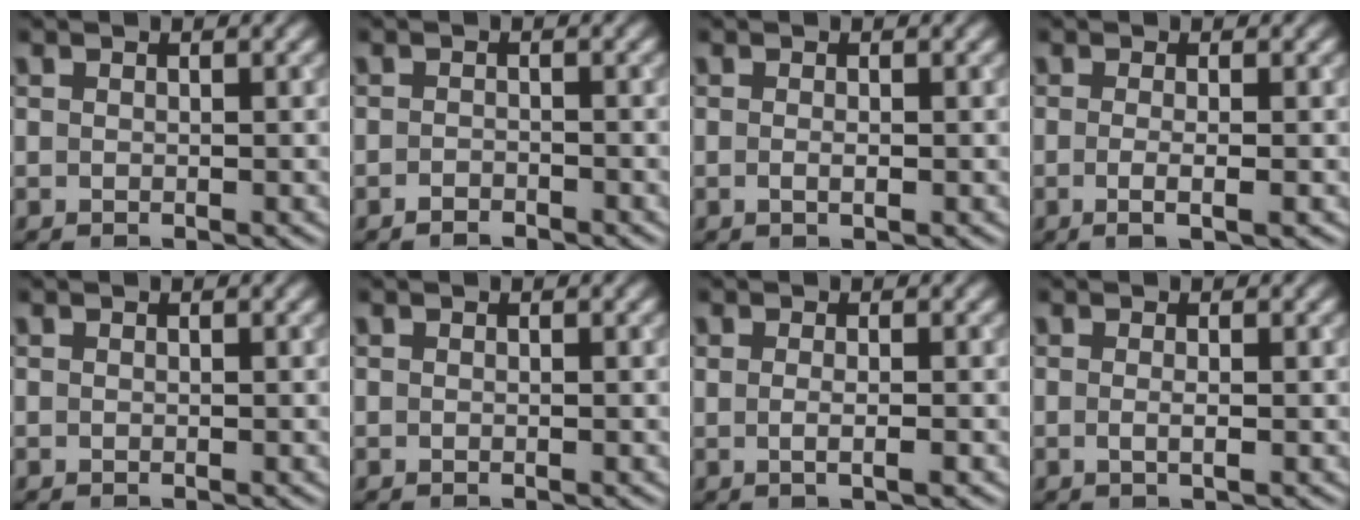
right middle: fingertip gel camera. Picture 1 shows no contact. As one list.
[{"total": 1.0, "force": [-0.9, 0.3, 0.4], "torque": [-0.005, 0.001, -0.017]}, {"total": 0.8, "force": [-0.1, 0.2, 0.8], "torque": [-0.015, -0.004, -0.003]}, {"total": 2.4, "force": [-0.3, 0.8, 2.3], "torque": [-0.030, -0.005, -0.013]}, {"total": 0.0}, {"total": 0.0}, {"total": 1.4, "force": [-0.1, 0.4, 1.4], "torque": [-0.022, -0.004, -0.004]}, {"total": 1.2, "force": [-0.1, 0.3, 1.1], "torque": [-0.018, -0.004, -0.004]}]